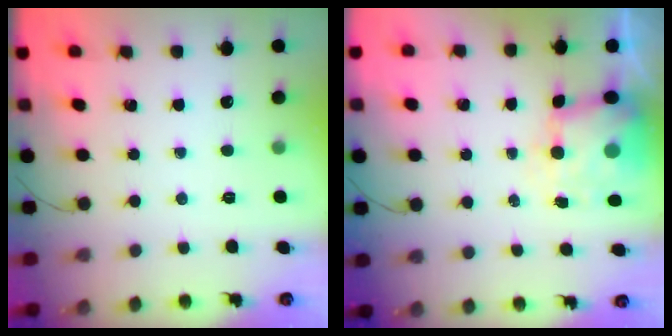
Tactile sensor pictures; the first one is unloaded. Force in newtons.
{"total": 6.7, "press": 6.5, "slide": 1.4}